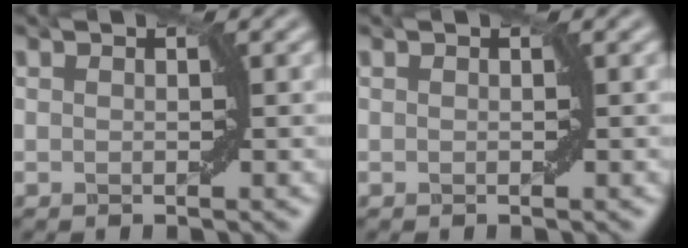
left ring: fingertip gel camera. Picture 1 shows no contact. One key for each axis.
{"total": 0.0}